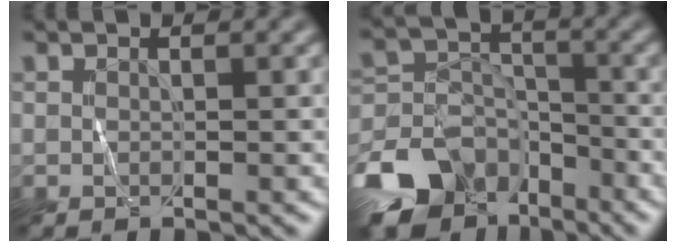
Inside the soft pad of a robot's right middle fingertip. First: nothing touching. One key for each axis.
{"total": 10.4, "fx": -6.9, "fy": 7.0, "fz": 3.4, "tx": -0.060, "ty": 0.009, "tz": -0.130}